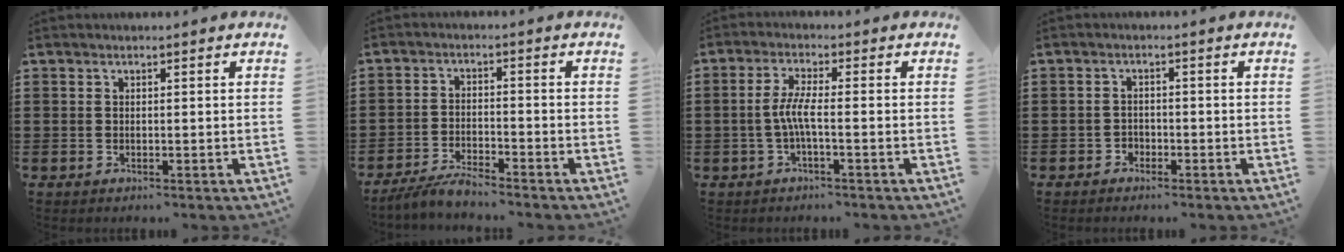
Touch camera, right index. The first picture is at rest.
{"total": 3.8, "force": [-3.6, 0.2, 1.1], "torque": [-0.026, 0.000, -0.072]}
{"total": 4.2, "force": [-1.0, 0.5, 4.0], "torque": [-0.097, -0.008, -0.029]}
{"total": 1.4, "force": [-1.2, 0.8, 0.0], "torque": [-0.006, 0.002, -0.028]}